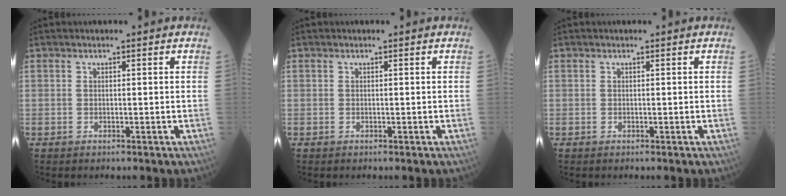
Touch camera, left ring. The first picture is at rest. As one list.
[{"total": 0.0}, {"total": 0.0}]